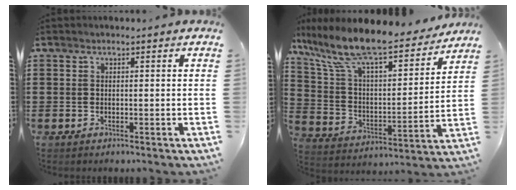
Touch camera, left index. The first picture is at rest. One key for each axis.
{"total": 11.5, "fx": 10.0, "fy": 1.1, "fz": 5.6, "tx": -0.148, "ty": -0.069, "tz": 0.172}